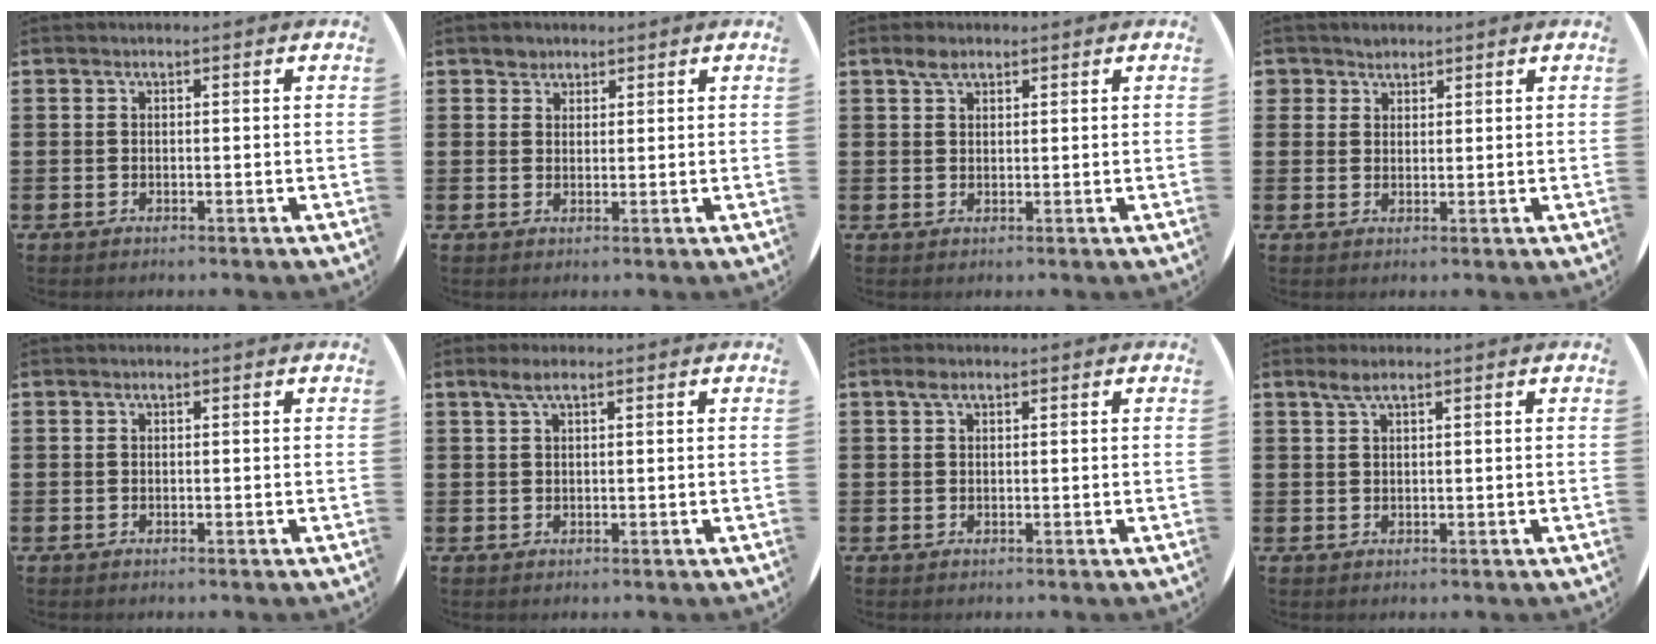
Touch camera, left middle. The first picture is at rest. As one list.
[{"total": 1.8, "force": [1.5, 0.9, -0.1], "torque": [0.006, -0.002, 0.029]}, {"total": 2.1, "force": [1.6, 1.0, 1.0], "torque": [-0.014, 0.002, 0.027]}, {"total": 1.9, "force": [1.6, 1.1, -0.1], "torque": [0.006, 0.002, 0.030]}, {"total": 0.0}, {"total": 1.9, "force": [1.1, 0.3, 1.5], "torque": [-0.030, 0.004, 0.019]}, {"total": 1.1, "force": [0.6, 0.6, 0.7], "torque": [-0.008, 0.002, 0.008]}, {"total": 1.6, "force": [1.1, 0.2, 1.2], "torque": [-0.025, 0.003, 0.020]}]